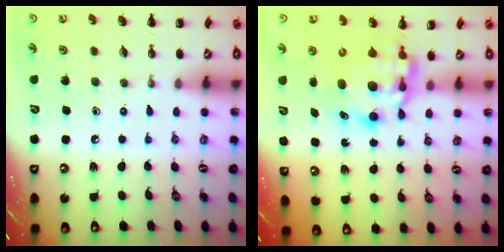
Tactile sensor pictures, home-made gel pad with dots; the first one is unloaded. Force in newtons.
{"total": 6.2, "press": 6.1, "slide": 1.0}